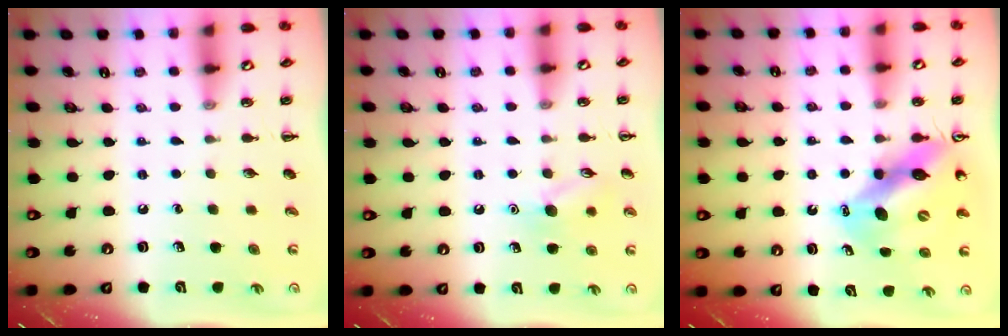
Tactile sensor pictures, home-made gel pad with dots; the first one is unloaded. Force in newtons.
{"total": 8.5, "press": 8.4, "slide": 1.4}
{"total": 11.0, "press": 10.5, "slide": 3.4}